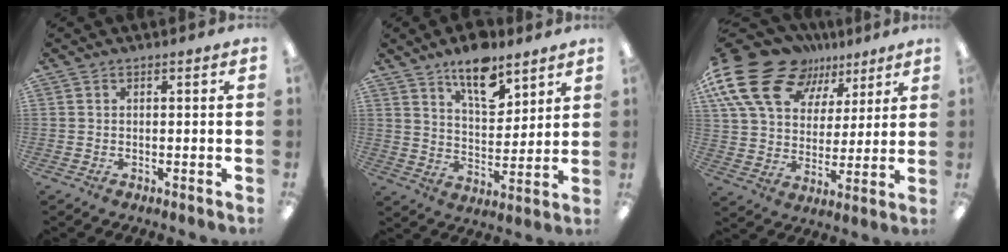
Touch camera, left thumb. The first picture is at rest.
{"total": 12.3, "force": [9.0, 5.2, 6.6], "torque": [-0.097, -0.049, 0.157]}
{"total": 20.8, "force": [11.9, 13.1, 11.0], "torque": [-0.223, -0.058, 0.217]}